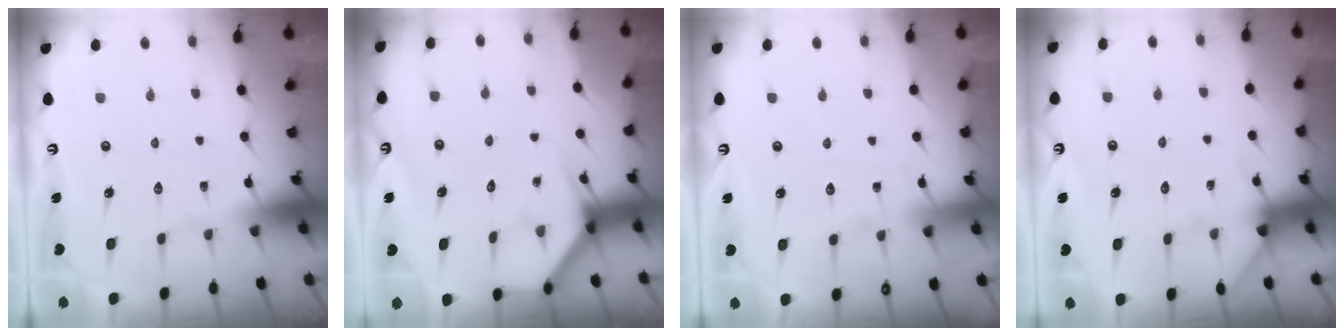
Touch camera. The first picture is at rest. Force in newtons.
{"total": 3.8, "press": 3.8, "slide": 0.3}
{"total": 5.8, "press": 5.7, "slide": 0.7}
{"total": 4.4, "press": 4.3, "slide": 0.6}